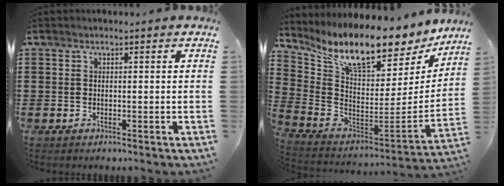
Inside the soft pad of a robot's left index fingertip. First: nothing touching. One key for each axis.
{"total": 12.0, "fx": 9.6, "fy": 2.2, "fz": 6.8, "tx": -0.146, "ty": -0.080, "tz": 0.161}